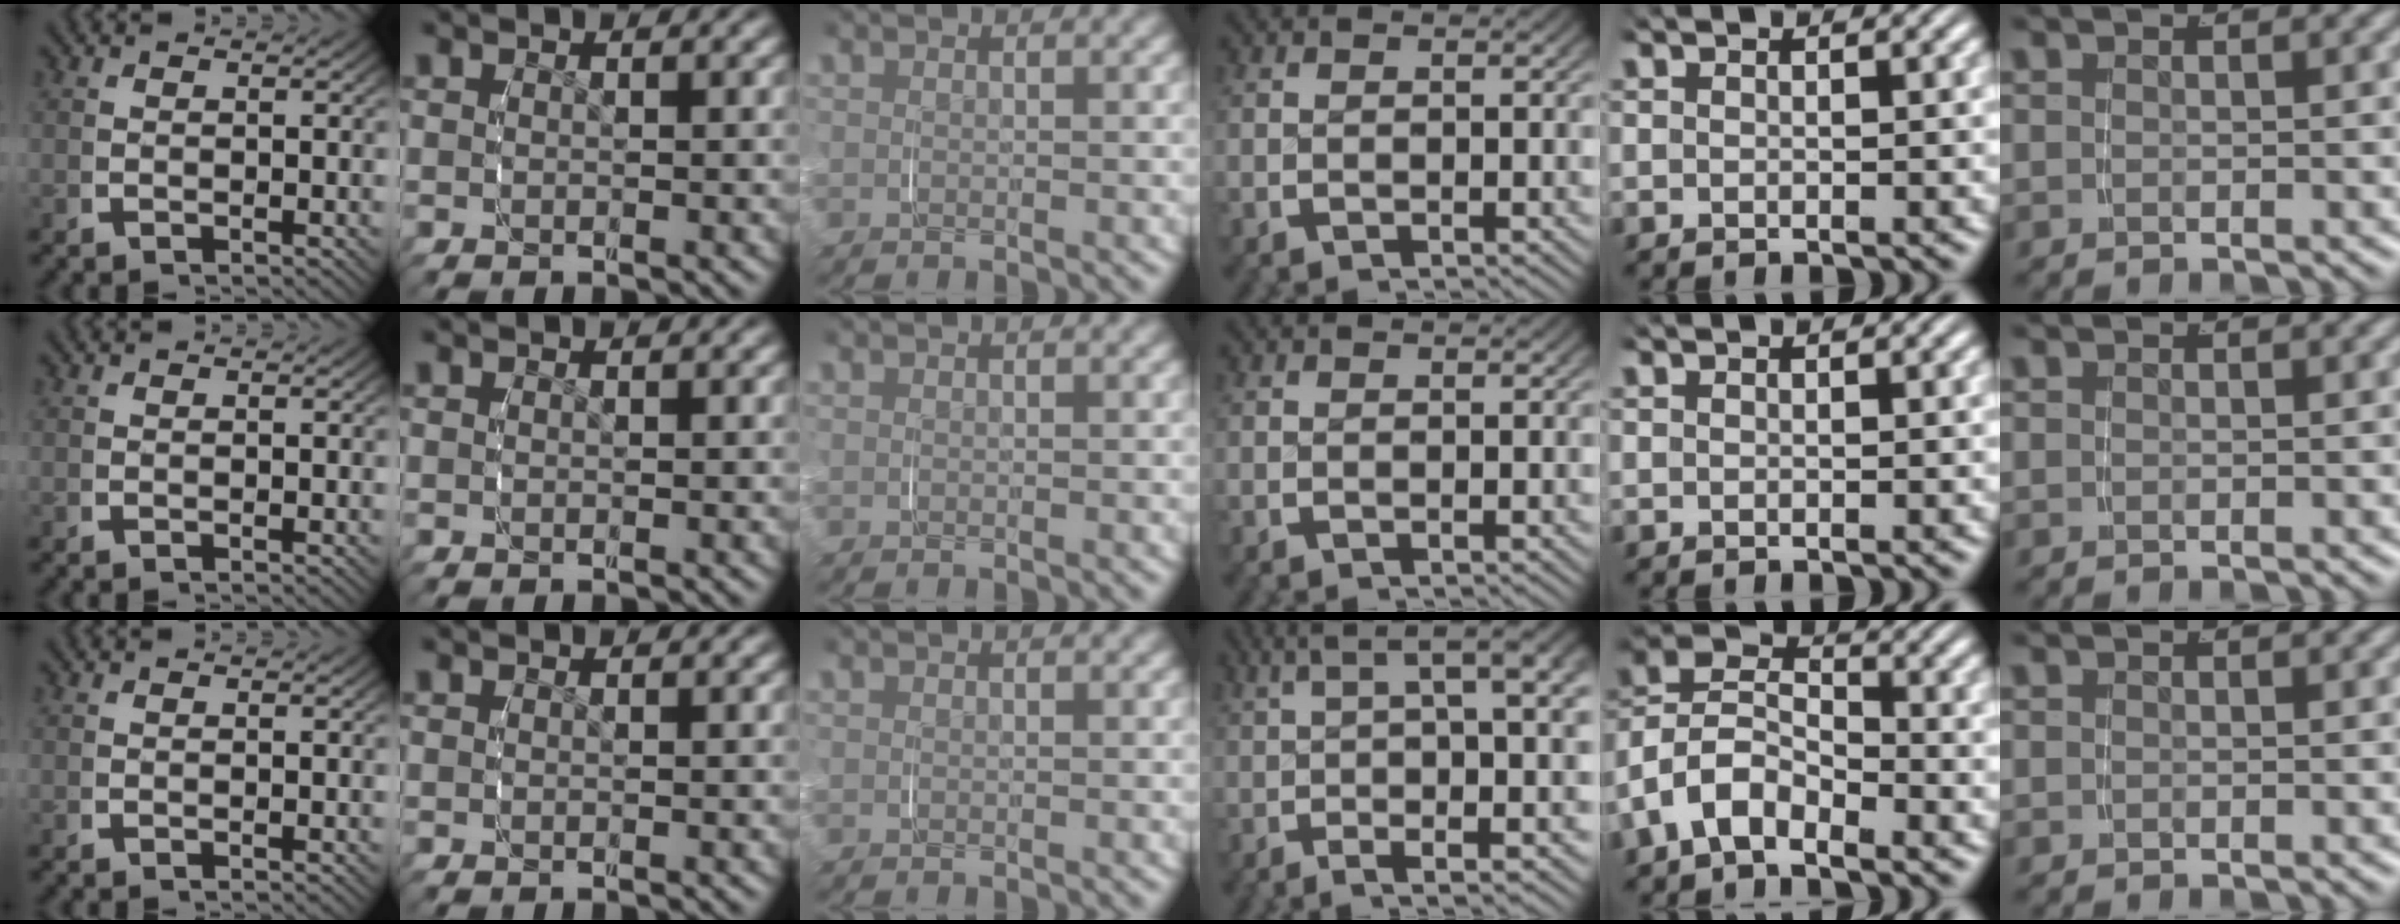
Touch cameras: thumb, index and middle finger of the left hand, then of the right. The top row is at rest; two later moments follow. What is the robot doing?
{"motion": "grasp_and_lifting", "object": "jacket"}